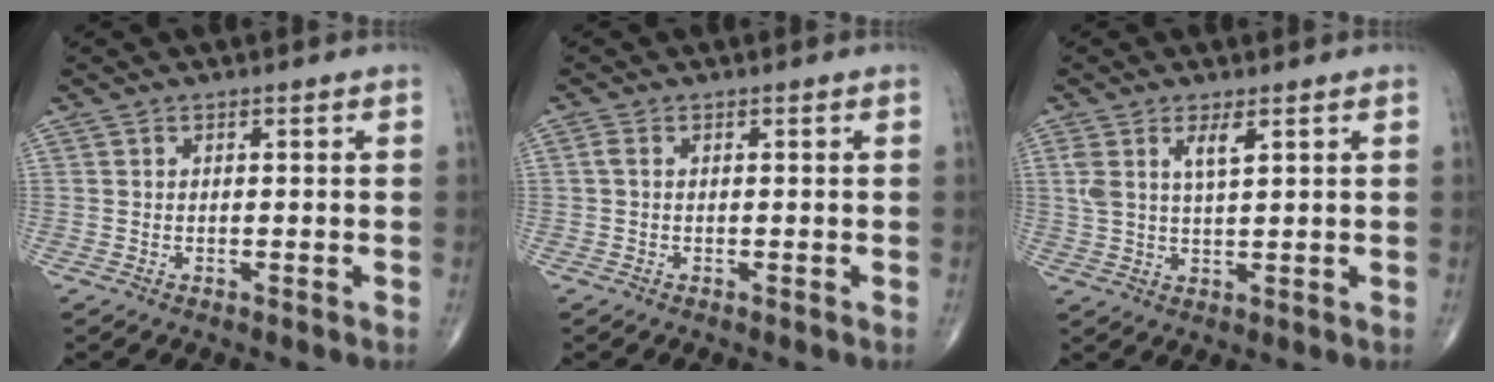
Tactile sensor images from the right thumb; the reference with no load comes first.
{"total": 1.0, "force": [0.0, 0.5, 0.8], "torque": [-0.020, -0.001, -0.003]}
{"total": 4.7, "force": [2.2, 1.4, 4.0], "torque": [-0.081, -0.007, 0.047]}